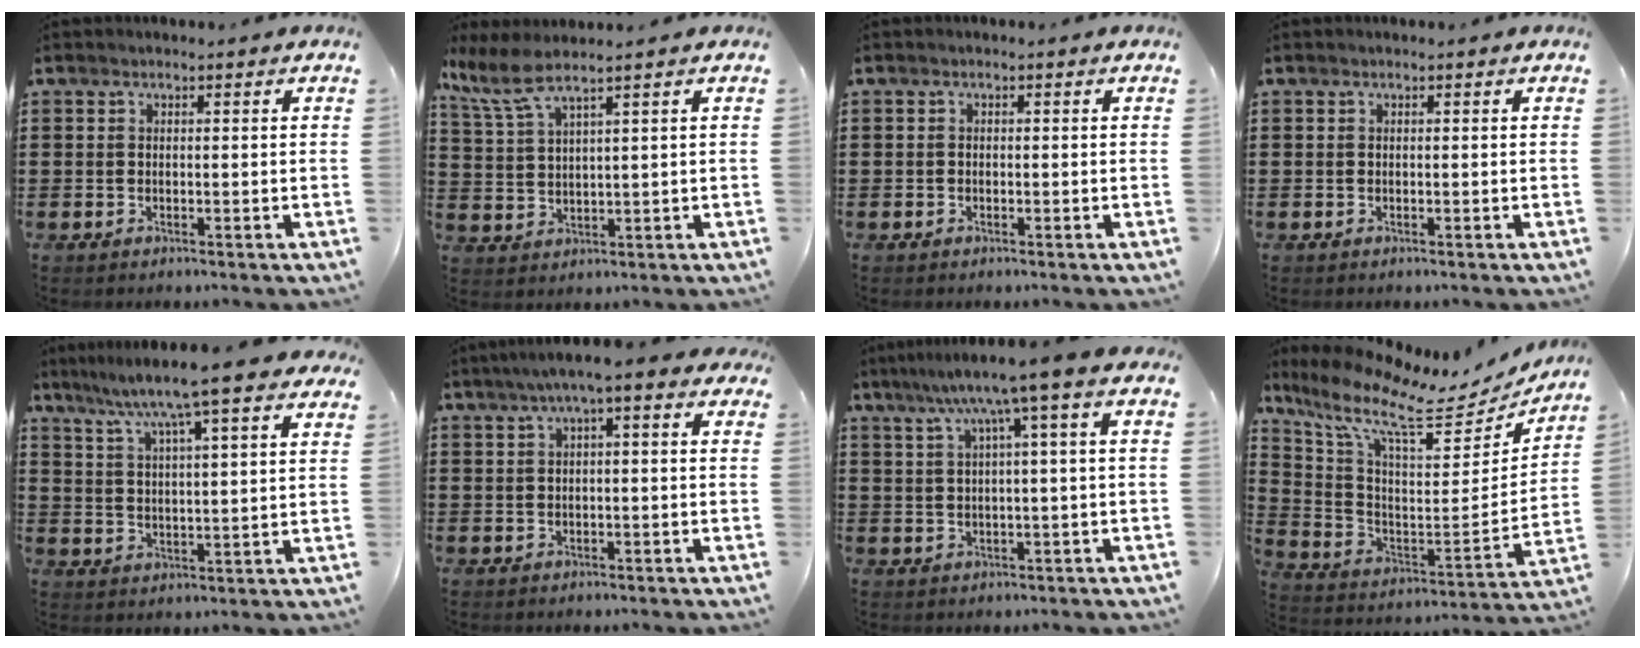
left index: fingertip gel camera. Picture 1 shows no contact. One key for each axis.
{"total": 5.2, "fx": 3.8, "fy": 0.6, "fz": 3.5, "tx": -0.091, "ty": -0.013, "tz": 0.063}
{"total": 0.6, "fx": -0.4, "fy": 0.4, "fz": 0.0, "tx": -0.003, "ty": 0.001, "tz": -0.009}
{"total": 0.0}
{"total": 7.7, "fx": 6.3, "fy": -0.3, "fz": 4.4, "tx": -0.107, "ty": -0.030, "tz": 0.105}
{"total": 3.4, "fx": 0.4, "fy": 0.3, "fz": 3.4, "tx": -0.063, "ty": 0.003, "tz": 0.004}
{"total": 7.1, "fx": 2.6, "fy": -0.5, "fz": 6.6, "tx": -0.132, "ty": -0.003, "tz": 0.036}
{"total": 10.1, "fx": 8.0, "fy": 1.9, "fz": 5.9, "tx": -0.143, "ty": -0.067, "tz": 0.129}